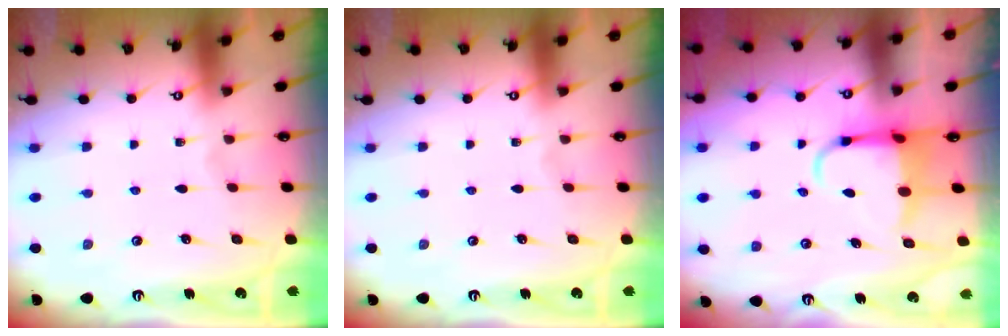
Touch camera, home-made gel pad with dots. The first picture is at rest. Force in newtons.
{"total": 0.0}
{"total": 5.9, "press": 5.7, "slide": 1.4}